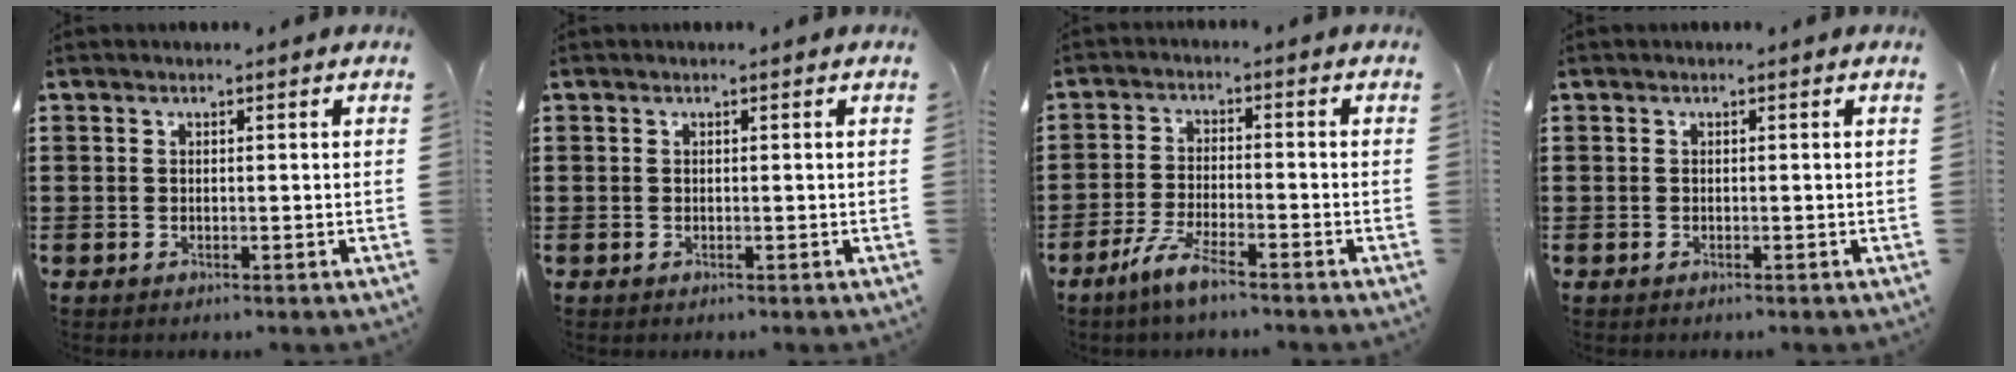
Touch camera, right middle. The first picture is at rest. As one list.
[{"total": 0.0}, {"total": 5.0, "force": [-3.8, 0.3, 3.3], "torque": [-0.080, -0.010, -0.074]}, {"total": 0.0}]